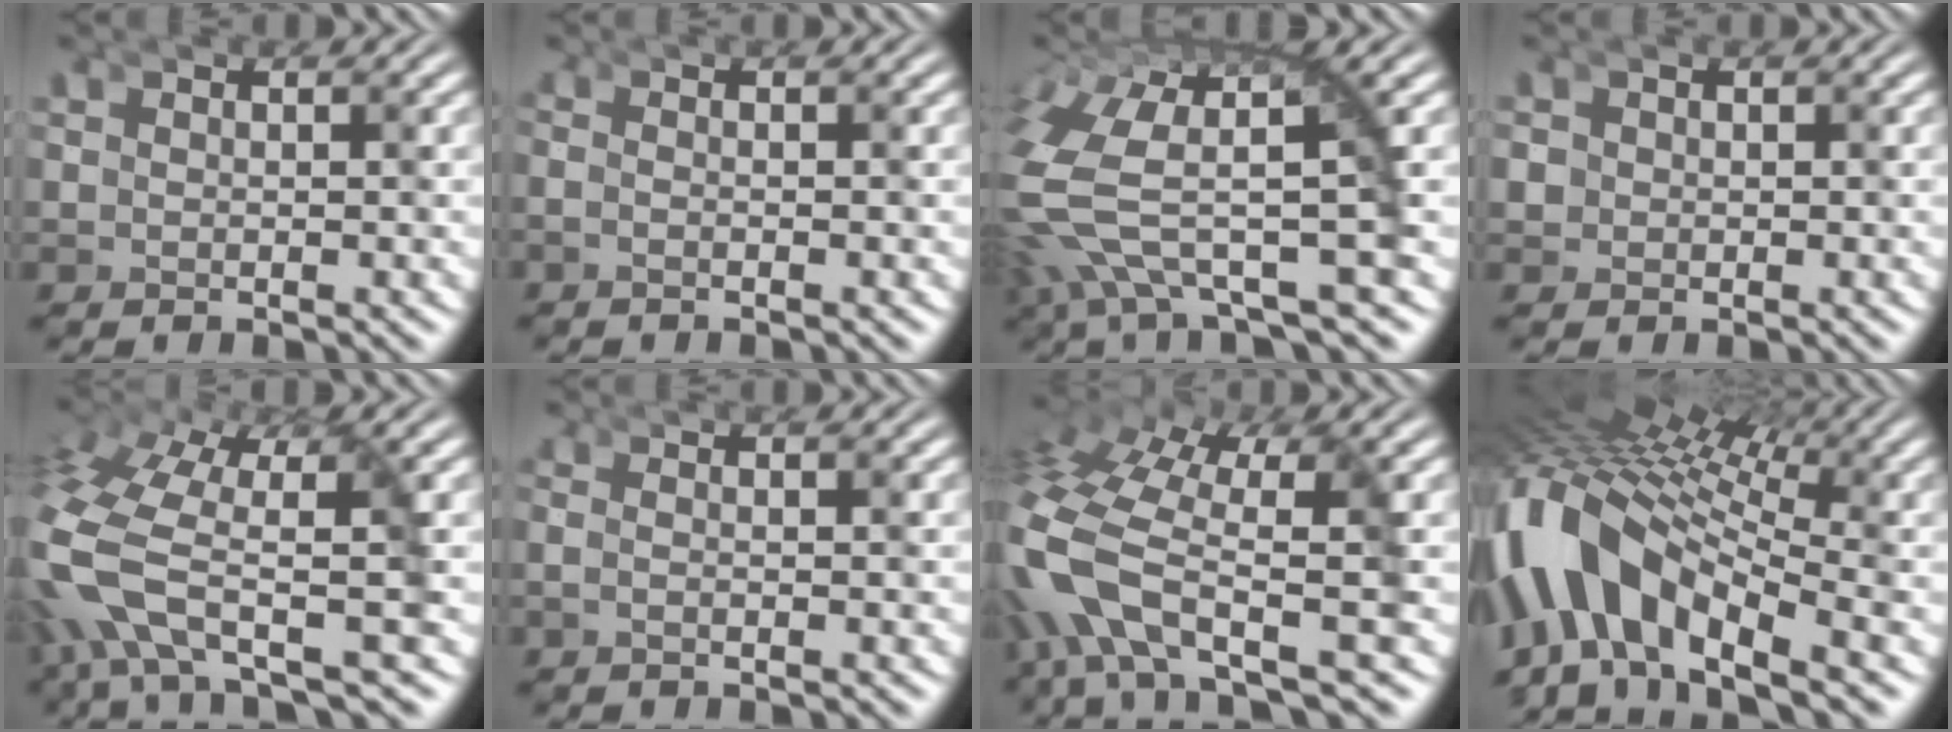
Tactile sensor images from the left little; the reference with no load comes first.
{"total": 1.1, "force": [-0.8, -0.7, 0.0], "torque": [0.004, 0.000, -0.019]}
{"total": 7.9, "force": [-2.6, 4.0, 6.3], "torque": [-0.176, -0.053, -0.030]}
{"total": 1.0, "force": [0.1, 1.0, 0.0], "torque": [-0.012, -0.009, 0.004]}
{"total": 7.2, "force": [-3.8, 2.9, 5.4], "torque": [-0.166, -0.059, -0.048]}
{"total": 1.0, "force": [-0.8, -0.6, 0.3], "torque": [-0.003, 0.001, -0.019]}
{"total": 7.5, "force": [-4.2, 3.8, 5.0], "torque": [-0.177, -0.062, -0.053]}
{"total": 11.7, "force": [-4.3, 7.9, 7.4], "torque": [-0.208, -0.051, -0.059]}